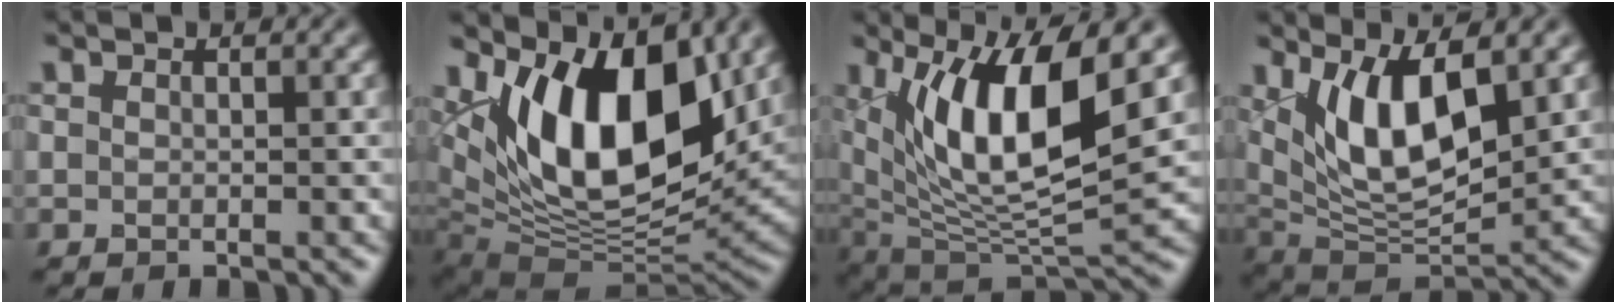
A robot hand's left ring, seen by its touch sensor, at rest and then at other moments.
{"total": 13.9, "force": [5.1, 7.0, 10.9], "torque": [-0.174, 0.000, 0.083]}
{"total": 11.2, "force": [3.9, 3.6, 9.9], "torque": [-0.173, -0.009, 0.072]}
{"total": 8.7, "force": [2.9, 3.5, 7.4], "torque": [-0.139, -0.018, 0.057]}